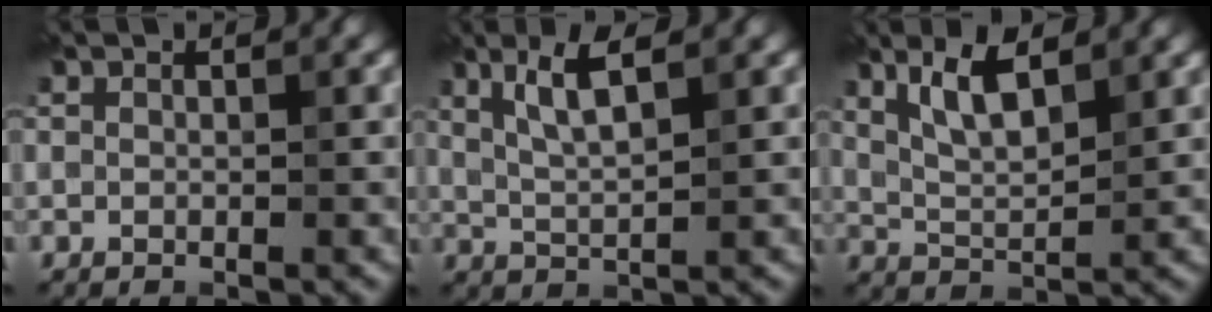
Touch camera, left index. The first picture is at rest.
{"total": 3.5, "force": [1.8, 0.6, 3.0], "torque": [-0.060, 0.009, 0.034]}
{"total": 4.2, "force": [2.4, 1.2, 3.2], "torque": [-0.069, 0.007, 0.046]}